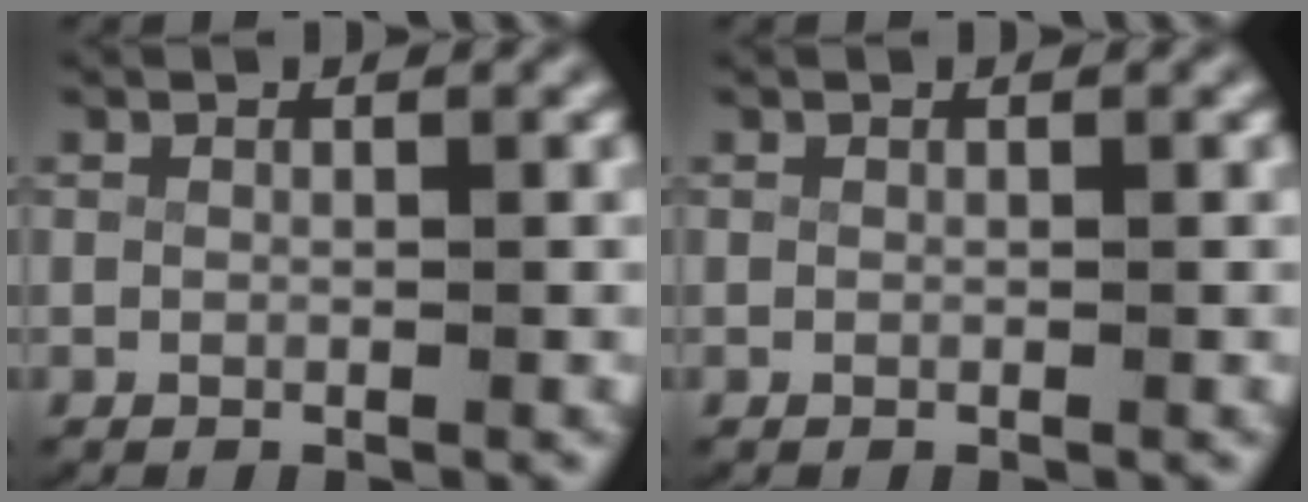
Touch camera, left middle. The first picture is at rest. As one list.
[{"total": 0.0}]